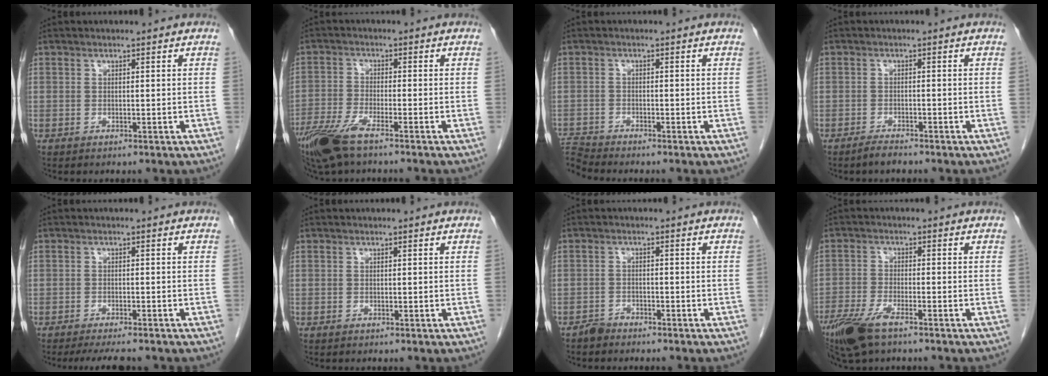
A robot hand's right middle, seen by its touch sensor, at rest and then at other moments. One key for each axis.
{"total": 7.6, "fx": -5.5, "fy": 0.9, "fz": 5.2, "tx": -0.108, "ty": -0.017, "tz": -0.108}
{"total": 3.6, "fx": -3.4, "fy": -1.0, "fz": -0.4, "tx": -0.001, "ty": -0.011, "tz": -0.064}
{"total": 1.8, "fx": -1.7, "fy": 0.2, "fz": 0.7, "tx": -0.021, "ty": -0.005, "tz": -0.028}
{"total": 5.6, "fx": -4.9, "fy": 0.8, "fz": 2.7, "tx": -0.037, "ty": -0.010, "tz": -0.072}
{"total": 0.0}
{"total": 1.6, "fx": -1.6, "fy": 0.5, "fz": 0.0, "tx": -0.003, "ty": 0.000, "tz": -0.028}
{"total": 7.3, "fx": -5.1, "fy": 1.7, "fz": 5.0, "tx": -0.106, "ty": -0.015, "tz": -0.094}